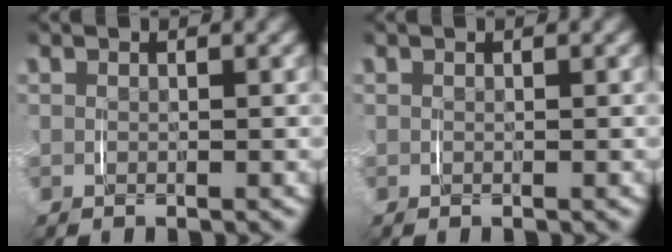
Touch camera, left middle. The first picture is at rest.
{"total": 0.0}